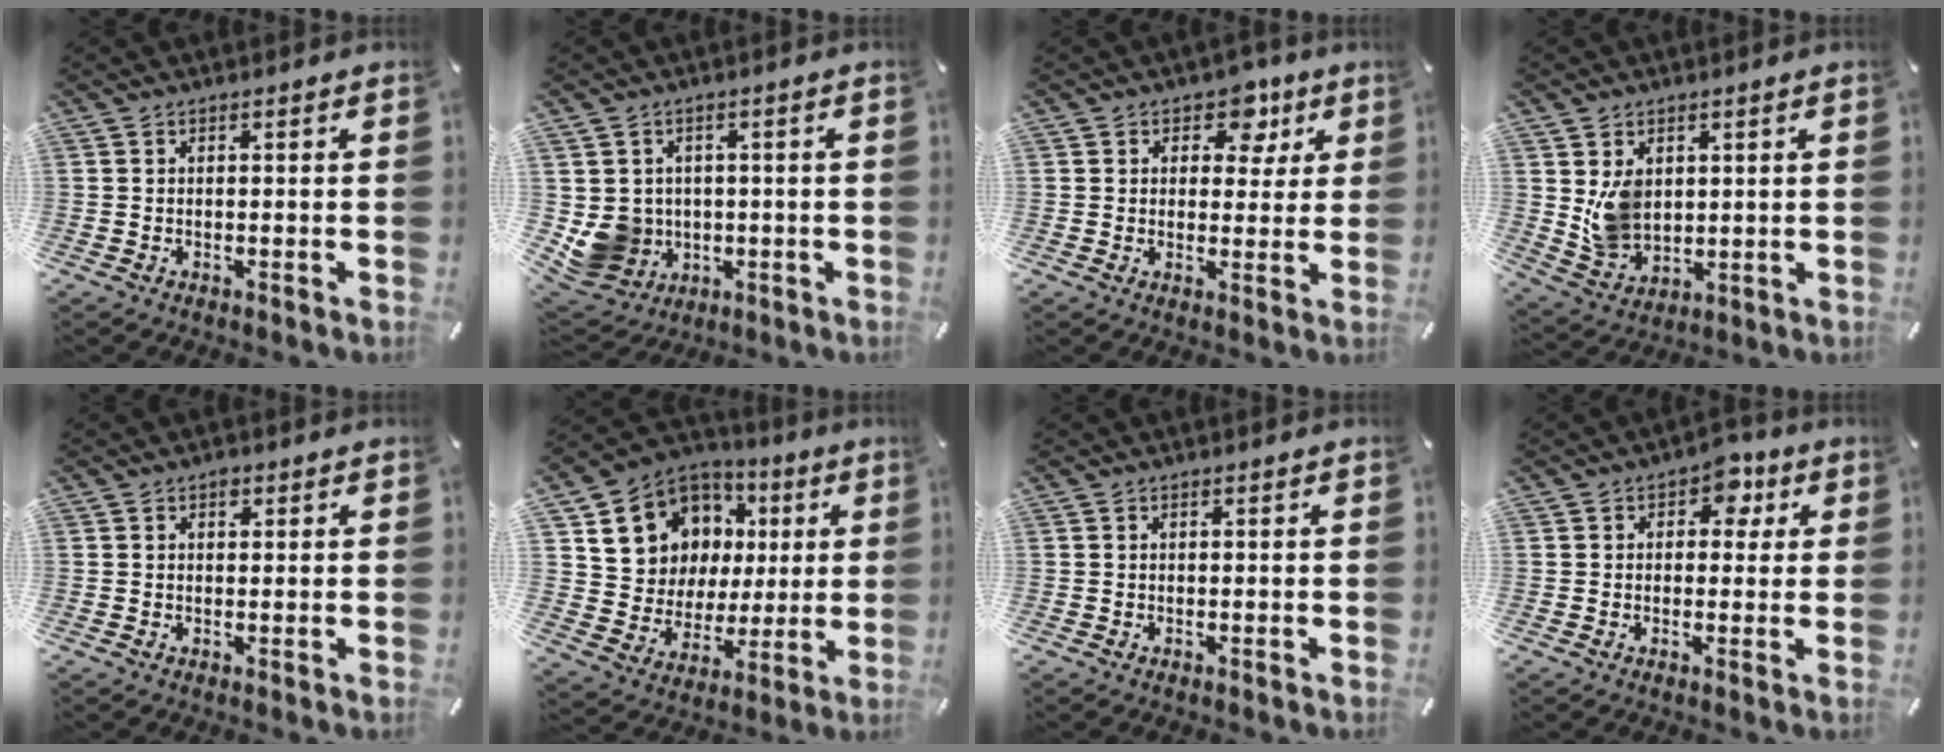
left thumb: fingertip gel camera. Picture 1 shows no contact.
{"total": 8.9, "force": [-0.5, 8.7, 2.0], "torque": [-0.063, -0.010, -0.005]}
{"total": 7.6, "force": [3.5, 5.8, 3.5], "torque": [-0.033, -0.016, 0.056]}
{"total": 8.1, "force": [2.6, 6.7, 3.6], "torque": [-0.077, -0.012, 0.048]}
{"total": 1.3, "force": [0.5, 1.1, 0.6], "torque": [-0.005, 0.001, 0.007]}
{"total": 12.3, "force": [4.6, 11.2, 2.0], "torque": [-0.046, -0.041, 0.103]}
{"total": 0.0}
{"total": 5.6, "force": [1.7, 4.2, 3.2], "torque": [-0.023, -0.005, 0.020]}